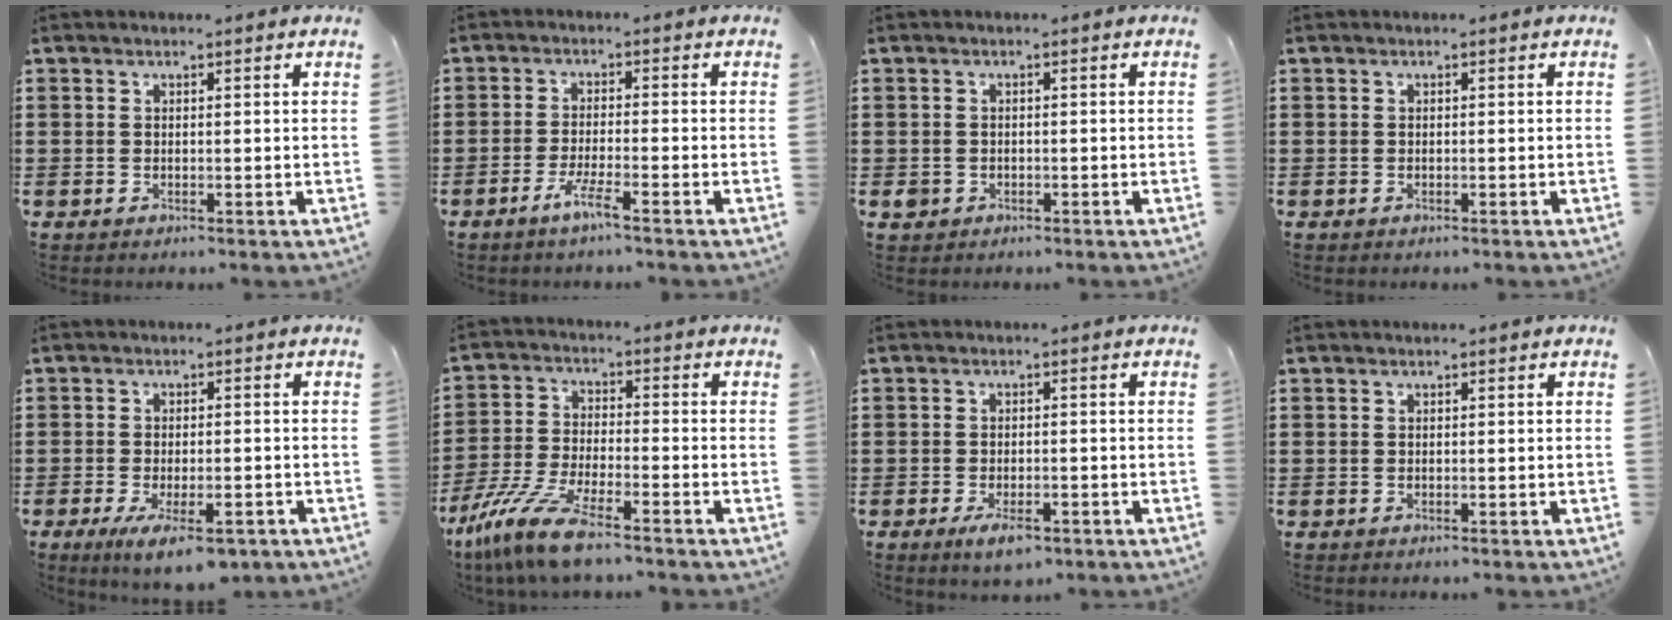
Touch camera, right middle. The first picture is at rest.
{"total": 3.9, "force": [-2.5, 0.2, 2.9], "torque": [-0.063, -0.006, -0.047]}
{"total": 1.2, "force": [-0.5, 1.0, 0.4], "torque": [-0.018, 0.001, -0.014]}
{"total": 0.0}
{"total": 5.6, "force": [-3.2, 1.8, 4.2], "torque": [-0.078, -0.005, -0.056]}
{"total": 9.8, "force": [-7.7, 1.3, 5.8], "torque": [-0.137, -0.003, -0.155]}
{"total": 3.3, "force": [-1.9, 1.1, 2.4], "torque": [-0.046, -0.002, -0.033]}
{"total": 0.0}